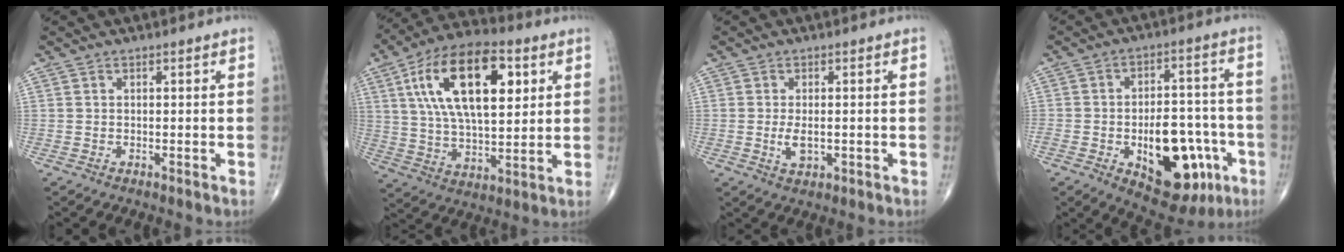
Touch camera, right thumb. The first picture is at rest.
{"total": 21.8, "force": [6.9, 10.3, 17.9], "torque": [-0.298, -0.005, 0.115]}
{"total": 3.4, "force": [-0.5, 1.7, 2.9], "torque": [-0.055, -0.005, -0.006]}
{"total": 19.1, "force": [-6.4, 10.2, 14.8], "torque": [-0.176, 0.038, -0.076]}